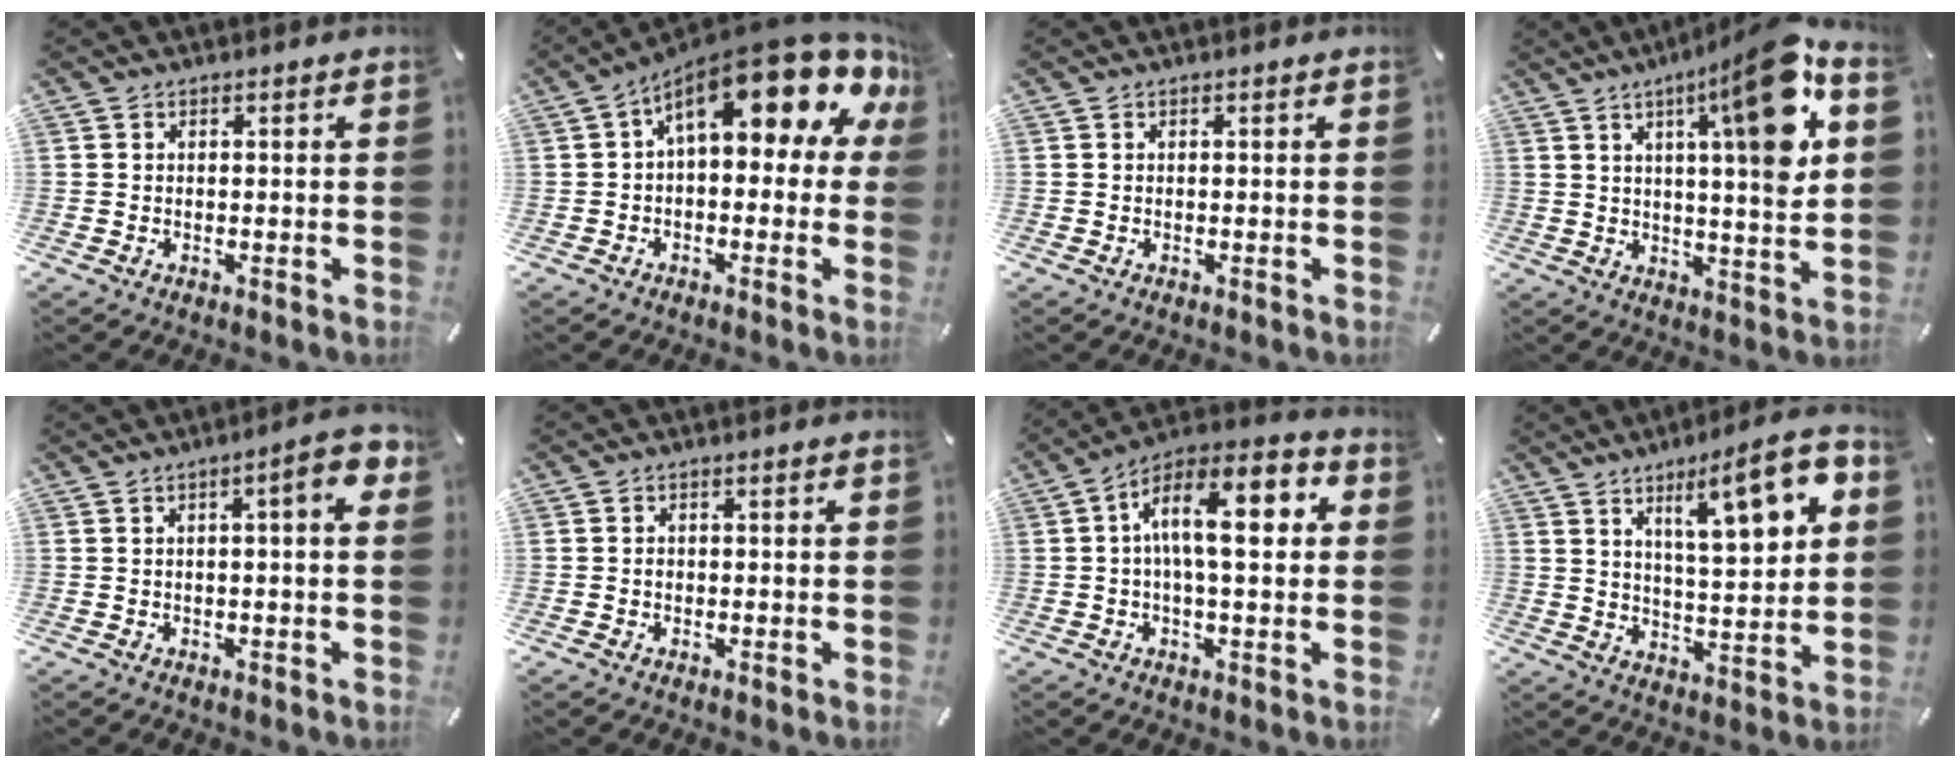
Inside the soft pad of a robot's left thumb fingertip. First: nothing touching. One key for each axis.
{"total": 16.6, "fx": 8.2, "fy": 6.3, "fz": 13.0, "tx": -0.201, "ty": -0.061, "tz": 0.136}
{"total": 0.0}
{"total": 18.5, "fx": 7.5, "fy": 3.4, "fz": 16.6, "tx": -0.246, "ty": -0.036, "tz": 0.102}
{"total": 6.7, "fx": 1.6, "fy": 1.2, "fz": 6.4, "tx": -0.086, "ty": -0.014, "tz": 0.022}
{"total": 1.2, "fx": -0.3, "fy": 0.9, "fz": 0.8, "tx": -0.016, "ty": 0.003, "tz": -0.007}
{"total": 14.0, "fx": 1.9, "fy": 5.5, "fz": 12.7, "tx": -0.204, "ty": -0.007, "tz": 0.027}
{"total": 15.9, "fx": 7.6, "fy": 4.9, "fz": 13.1, "tx": -0.187, "ty": -0.033, "tz": 0.113}